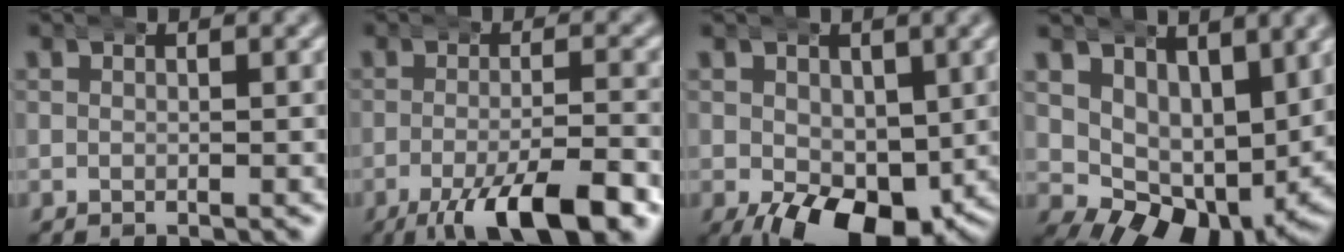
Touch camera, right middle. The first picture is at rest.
{"total": 8.3, "force": [-5.1, 2.1, 6.2], "torque": [-0.105, -0.025, -0.069]}
{"total": 8.2, "force": [-2.9, 4.9, 5.9], "torque": [-0.103, -0.053, -0.020]}
{"total": 7.8, "force": [-0.7, 5.4, 5.7], "torque": [-0.112, -0.052, 0.008]}